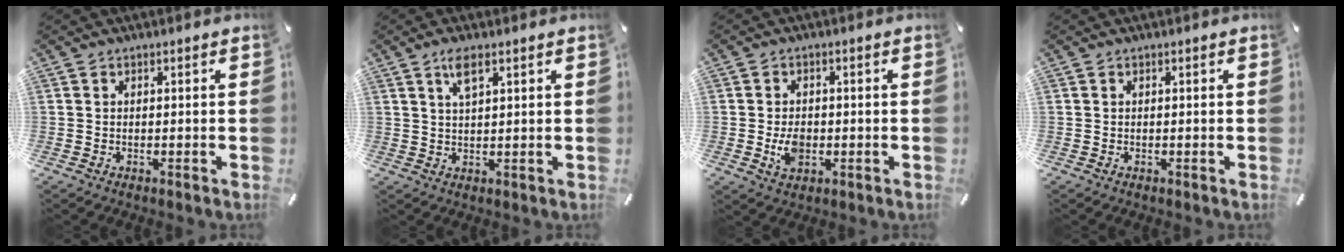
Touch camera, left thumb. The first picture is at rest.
{"total": 4.3, "force": [2.4, 1.3, 3.3], "torque": [-0.071, 0.004, 0.042]}
{"total": 5.1, "force": [-0.9, 3.6, 3.5], "torque": [-0.073, -0.004, -0.020]}
{"total": 0.0}